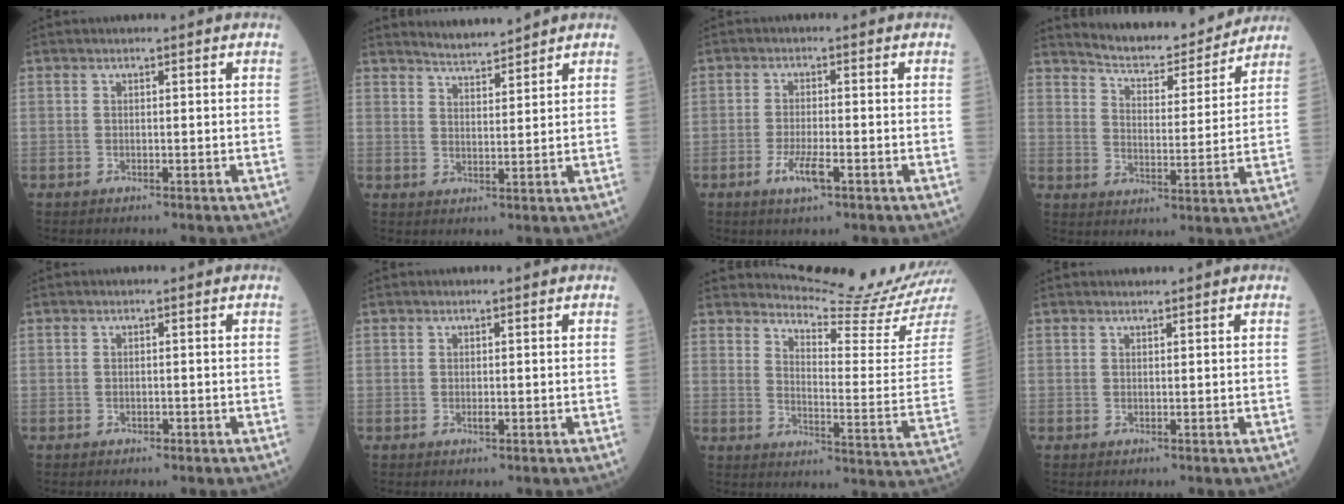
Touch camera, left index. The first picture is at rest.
{"total": 4.0, "force": [4.0, -0.1, 0.3], "torque": [-0.013, 0.004, 0.072]}
{"total": 3.9, "force": [-1.9, 0.7, 3.3], "torque": [-0.073, -0.005, -0.035]}
{"total": 13.0, "force": [12.5, 2.0, 3.2], "torque": [-0.048, -0.008, 0.179]}
{"total": 0.5, "force": [-0.3, 0.3, 0.2], "torque": [-0.005, 0.001, -0.006]}
{"total": 0.6, "force": [0.1, 0.2, 0.5], "torque": [-0.010, 0.000, 0.000]}
{"total": 13.8, "force": [13.4, -3.0, 1.0], "torque": [-0.023, -0.120, 0.175]}
{"total": 0.7, "force": [0.7, 0.0, 0.0], "torque": [-0.009, 0.003, 0.014]}